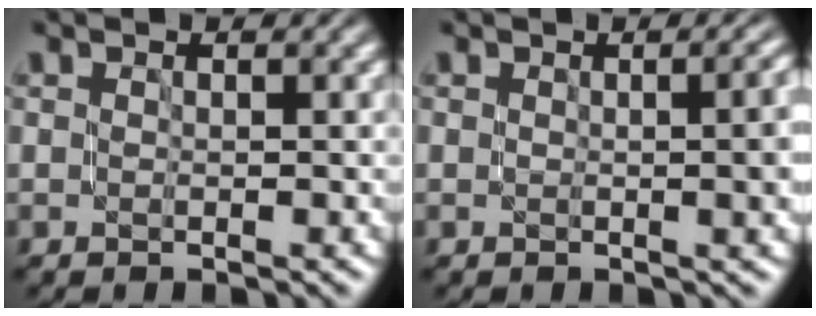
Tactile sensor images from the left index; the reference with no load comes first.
{"total": 4.3, "force": [0.2, 1.8, 3.9], "torque": [-0.033, 0.002, 0.007]}